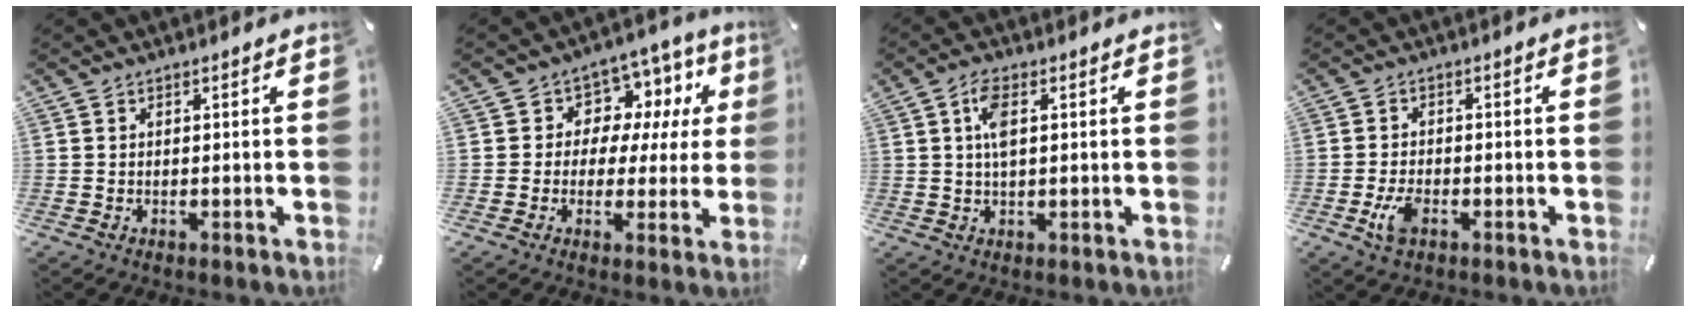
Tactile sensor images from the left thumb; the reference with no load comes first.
{"total": 8.8, "force": [2.4, 7.6, 3.8], "torque": [-0.056, -0.018, 0.045]}
{"total": 4.8, "force": [1.1, 1.9, 4.3], "torque": [-0.098, 0.006, 0.014]}
{"total": 5.0, "force": [-2.1, 2.7, 3.6], "torque": [-0.093, 0.000, -0.044]}